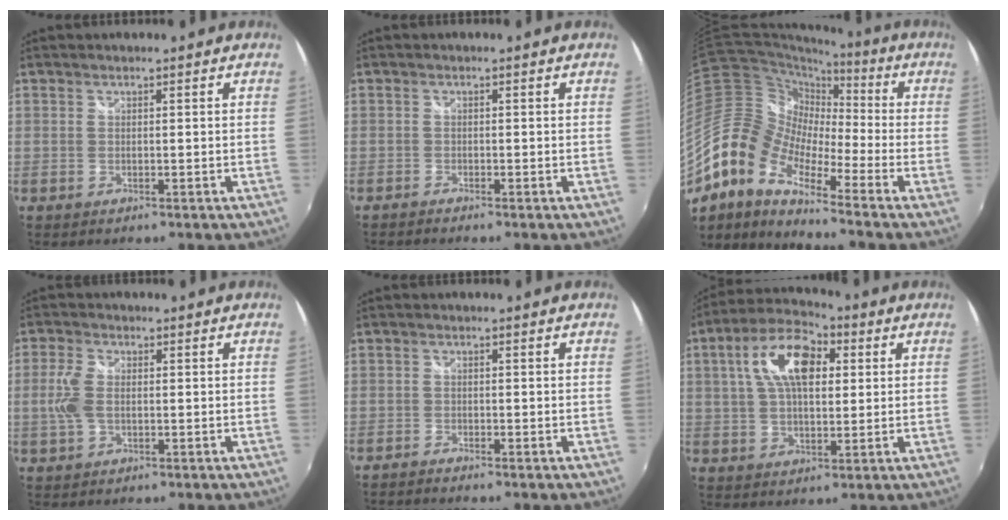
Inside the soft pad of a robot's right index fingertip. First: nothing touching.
{"total": 0.9, "force": [-0.9, -0.1, 0.2], "torque": [-0.010, -0.006, -0.020]}
{"total": 15.7, "force": [-8.2, 7.8, 10.9], "torque": [-0.187, -0.001, -0.183]}
{"total": 5.0, "force": [-0.3, 2.8, 4.1], "torque": [-0.093, 0.003, -0.004]}
{"total": 1.5, "force": [-1.4, -0.1, 0.3], "torque": [-0.017, -0.008, -0.030]}
{"total": 12.9, "force": [3.7, 6.6, 10.5], "torque": [-0.192, 0.031, 0.057]}